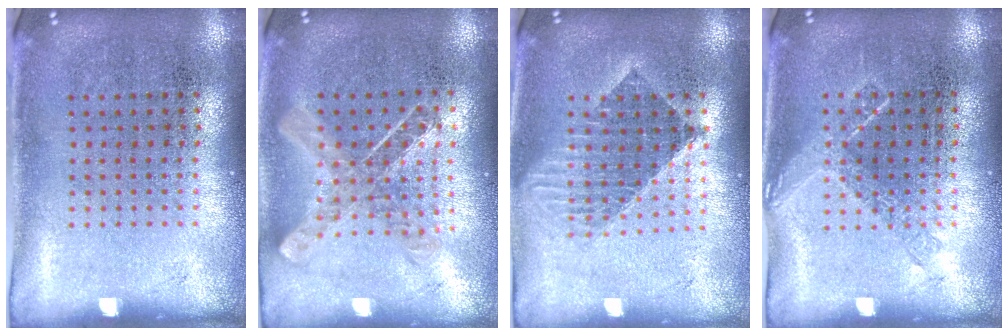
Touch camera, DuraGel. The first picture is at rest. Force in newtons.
{"total": 1.0, "press": 1.0, "slide": 0.1}
{"total": 1.6, "press": 1.3, "slide": 0.9}
{"total": 0.8, "press": 0.8, "slide": 0.3}